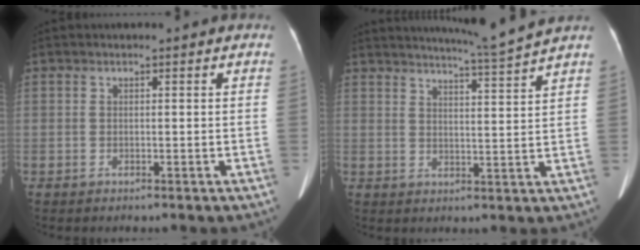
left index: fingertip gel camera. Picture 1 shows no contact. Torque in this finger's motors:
{"motor_torque": [0.49, -0.89, 0.12, 0.05]}